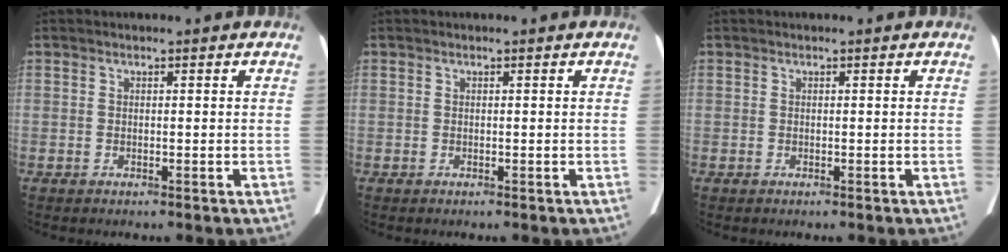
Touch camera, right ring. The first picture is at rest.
{"total": 0.0}
{"total": 0.0}